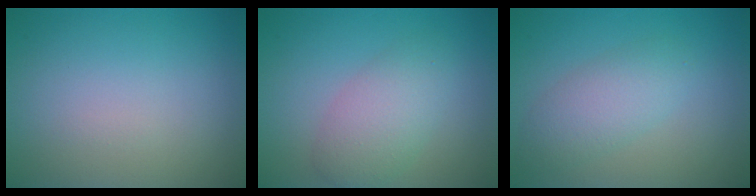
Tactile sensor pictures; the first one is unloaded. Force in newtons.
{"total": 3.7, "press": 3.7, "slide": 0.1}
{"total": 3.2, "press": 3.2, "slide": 0.0}